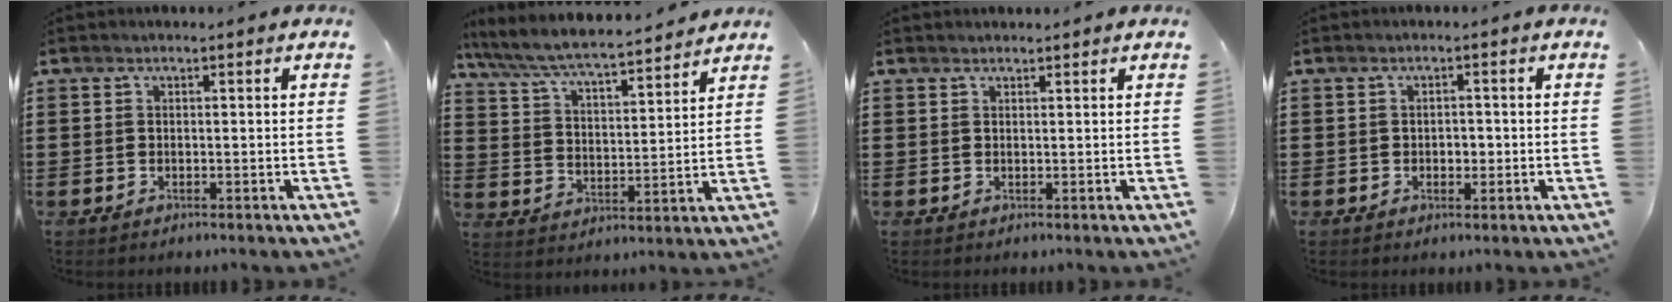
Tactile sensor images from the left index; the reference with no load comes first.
{"total": 6.3, "force": [5.9, 0.3, 2.2], "torque": [-0.069, -0.041, 0.097]}
{"total": 0.7, "force": [0.7, 0.1, 0.0], "torque": [-0.002, 0.001, 0.014]}
{"total": 1.6, "force": [-0.3, 1.1, 1.2], "torque": [-0.024, 0.006, -0.008]}